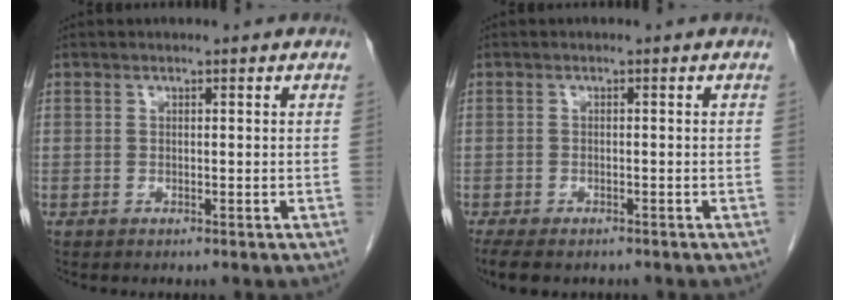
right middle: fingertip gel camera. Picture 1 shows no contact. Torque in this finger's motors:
{"motor_torque": [0.13, -0.10, 0.06, 0.02]}